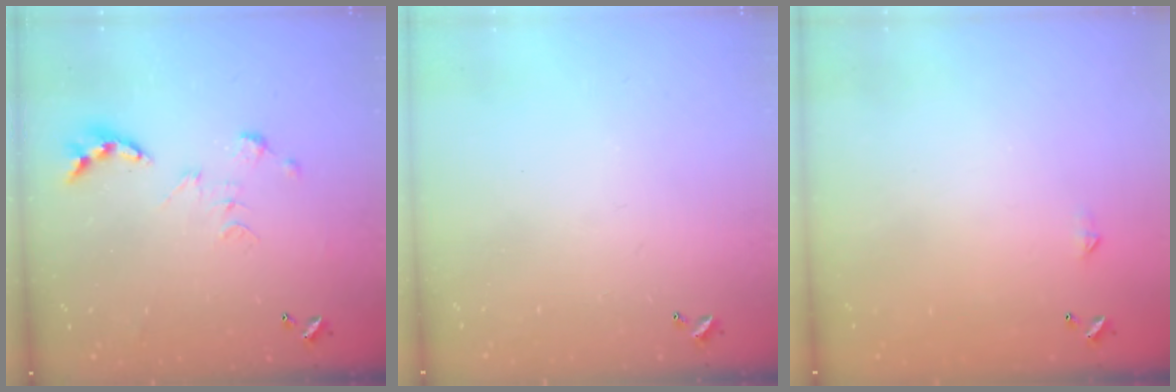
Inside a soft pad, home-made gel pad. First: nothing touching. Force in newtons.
{"total": 0.0}
{"total": 2.3, "press": 2.3, "slide": 0.4}